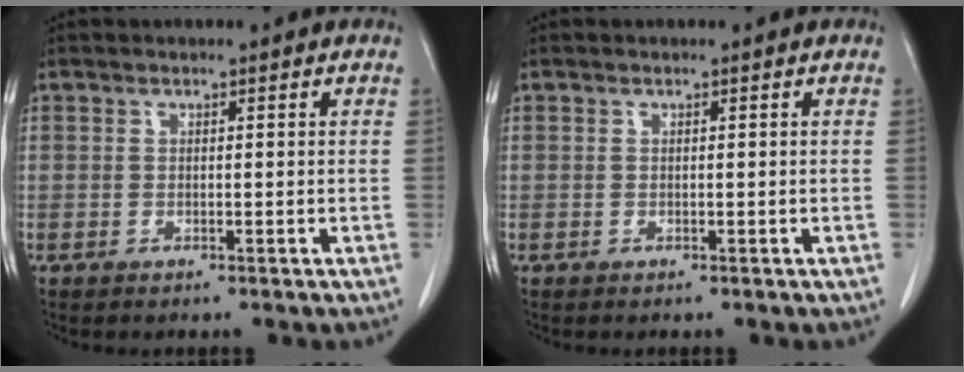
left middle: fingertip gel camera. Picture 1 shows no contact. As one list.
[{"total": 0.0}]